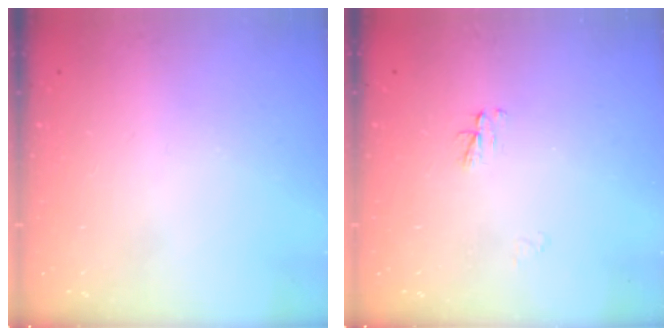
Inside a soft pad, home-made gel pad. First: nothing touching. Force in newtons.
{"total": 3.0, "press": 3.0, "slide": 0.4}